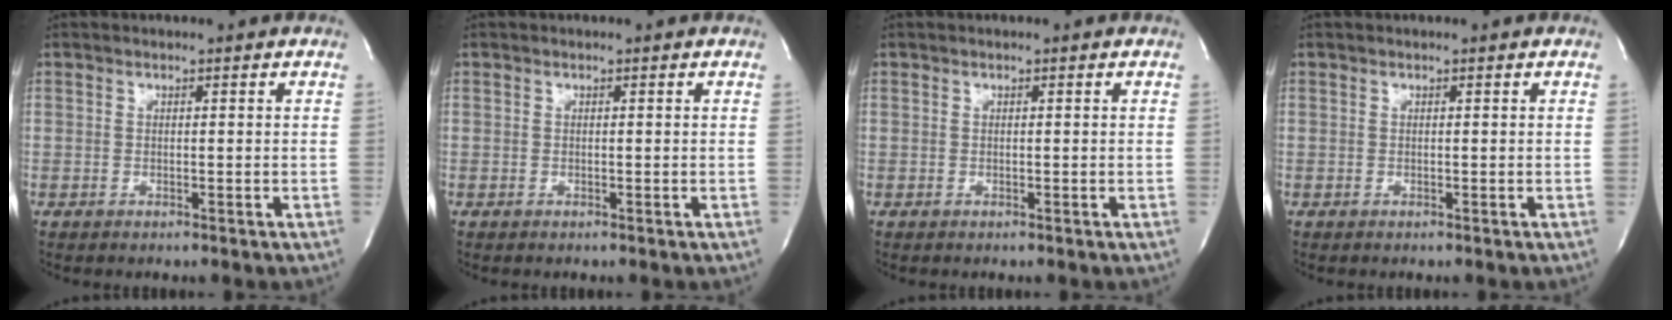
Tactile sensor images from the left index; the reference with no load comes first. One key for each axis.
{"total": 0.0}
{"total": 0.0}
{"total": 0.0}